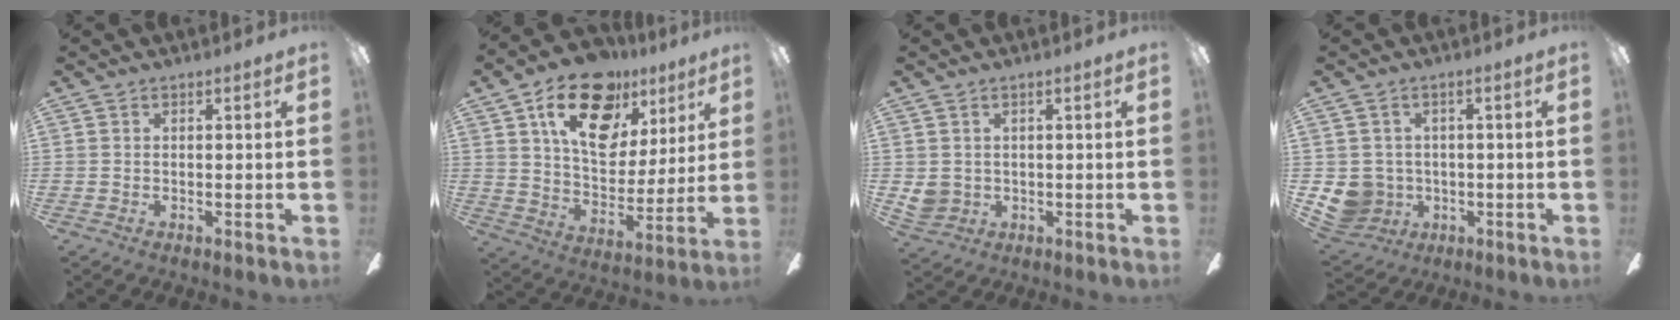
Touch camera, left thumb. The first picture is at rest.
{"total": 21.6, "force": [11.9, 12.9, 12.7], "torque": [-0.197, -0.053, 0.208]}
{"total": 3.5, "force": [1.0, 3.2, 1.0], "torque": [-0.025, 0.006, 0.022]}
{"total": 6.5, "force": [-0.5, 6.4, 1.4], "torque": [-0.068, -0.006, -0.007]}